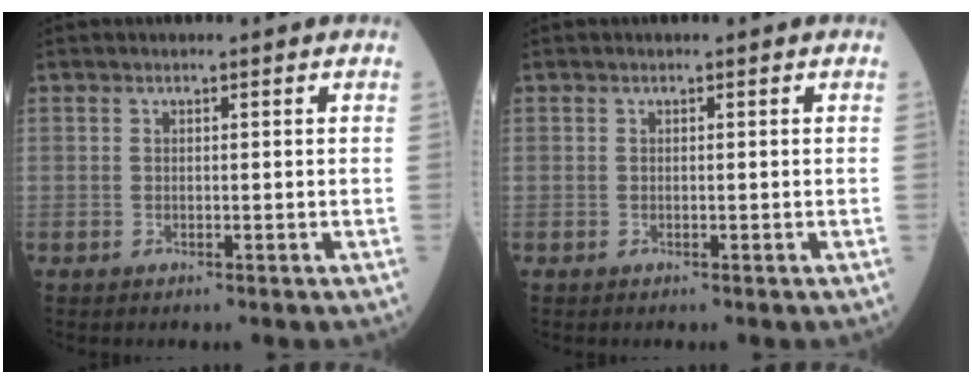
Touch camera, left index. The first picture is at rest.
{"total": 0.0}